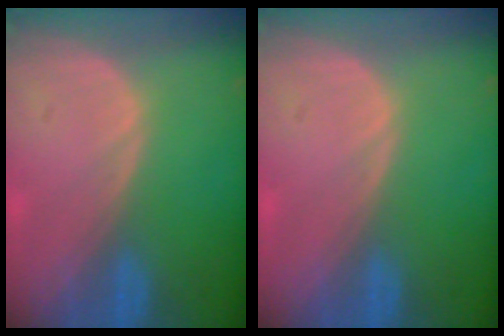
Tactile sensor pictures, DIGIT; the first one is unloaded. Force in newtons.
{"total": 0.0}